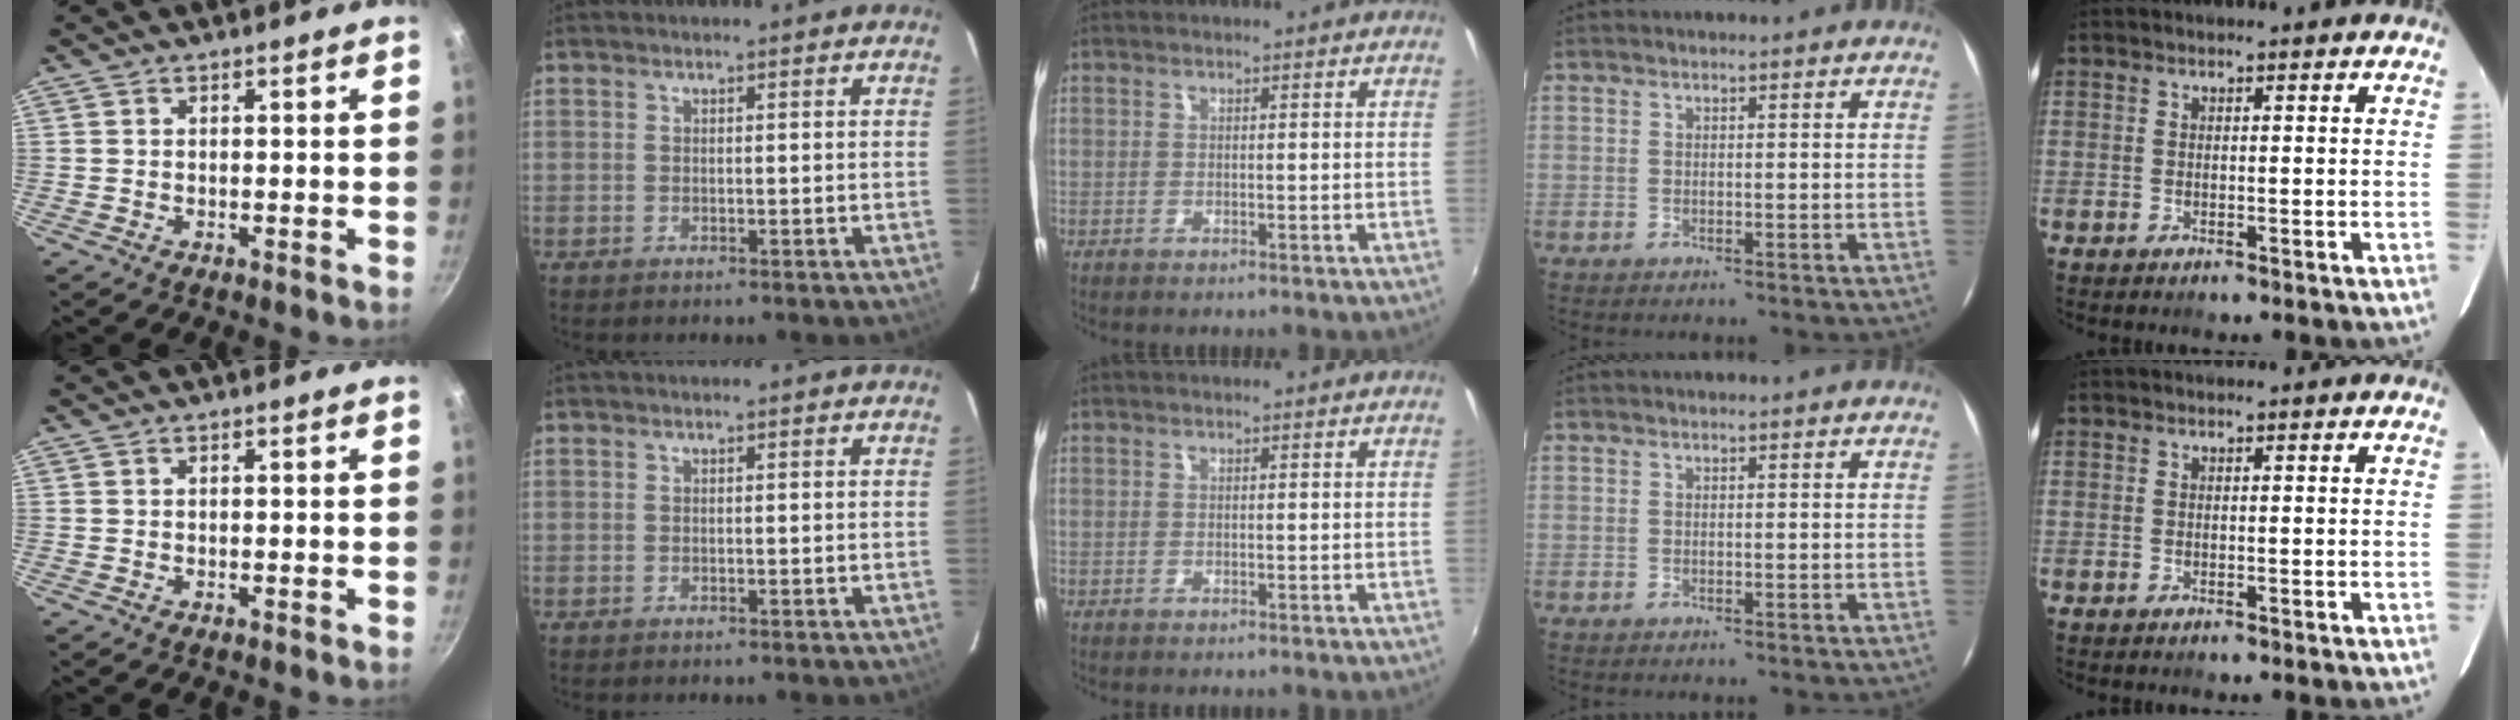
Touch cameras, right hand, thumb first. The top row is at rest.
{}